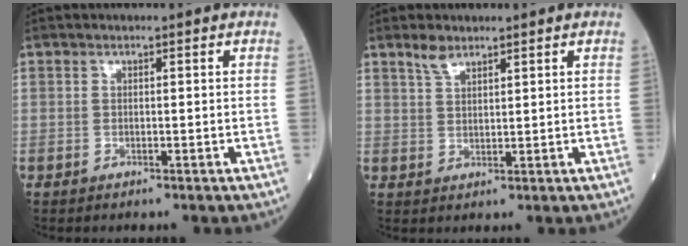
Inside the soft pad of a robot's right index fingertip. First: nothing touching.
{"total": 2.7, "force": [2.2, 0.9, 1.3], "torque": [-0.029, 0.003, 0.046]}